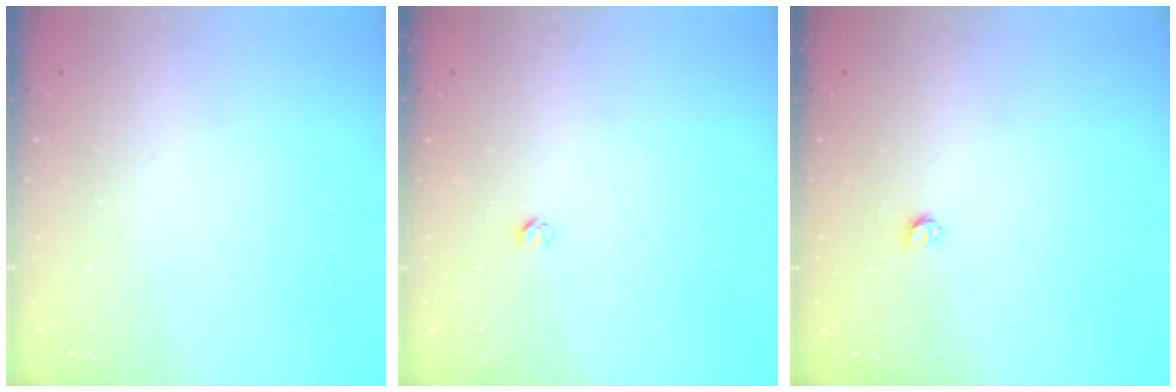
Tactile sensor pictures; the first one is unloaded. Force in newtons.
{"total": 1.9, "press": 1.9, "slide": 0.1}
{"total": 3.2, "press": 3.2, "slide": 0.3}